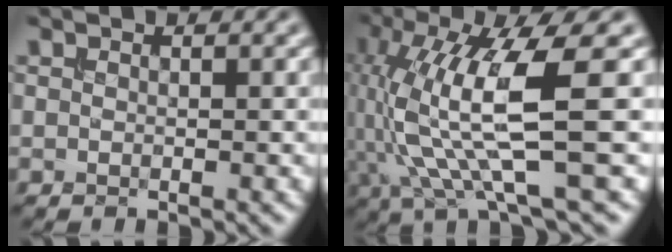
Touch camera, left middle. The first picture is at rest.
{"total": 10.5, "force": [-0.2, 2.5, 10.2], "torque": [-0.200, -0.007, 0.000]}